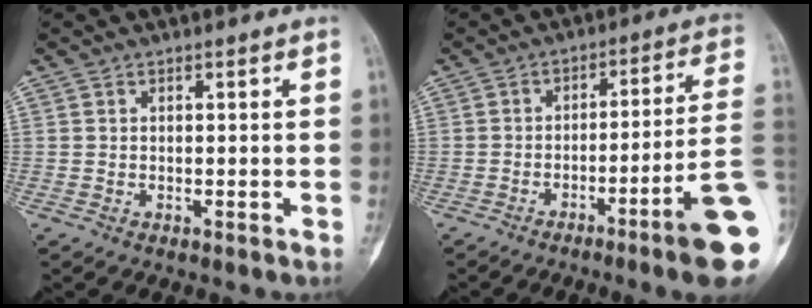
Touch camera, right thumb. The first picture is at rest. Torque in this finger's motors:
{"motor_torque": [2.70, 2.31, 1.48, -1.29, 0.07]}